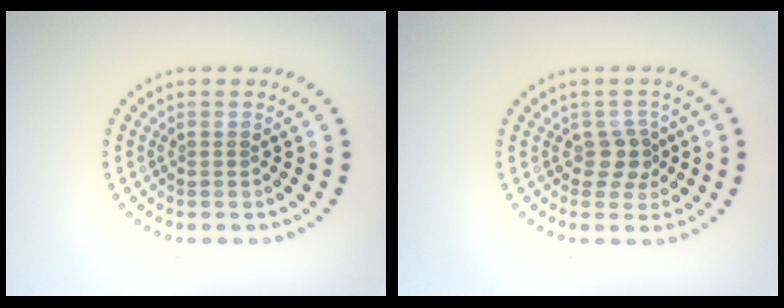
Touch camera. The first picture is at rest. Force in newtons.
{"total": 2.0, "press": 1.6, "slide": 1.3}